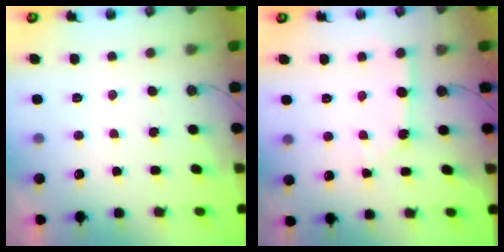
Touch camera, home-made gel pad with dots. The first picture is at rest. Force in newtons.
{"total": 3.4, "press": 3.4, "slide": 0.3}